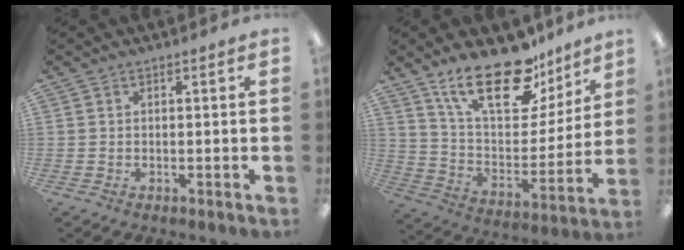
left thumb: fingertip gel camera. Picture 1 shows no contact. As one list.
[{"total": 23.1, "force": [15.8, 10.0, 13.6], "torque": [-0.218, -0.094, 0.275]}]